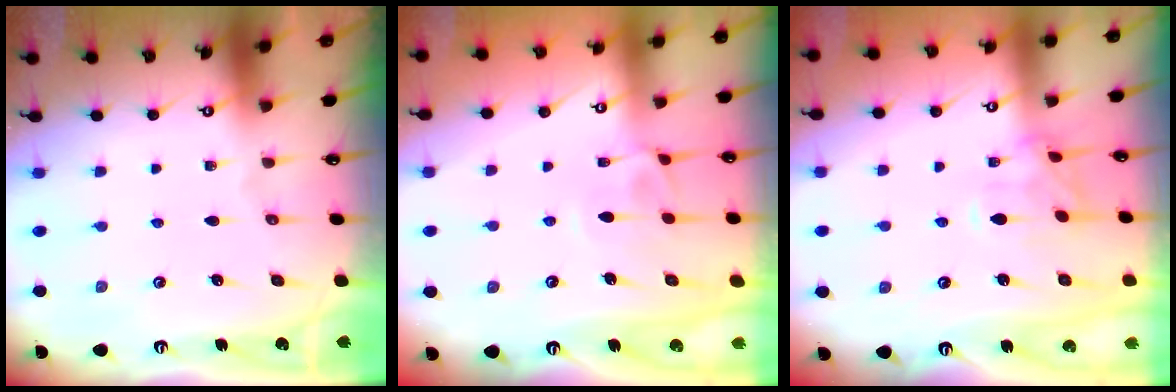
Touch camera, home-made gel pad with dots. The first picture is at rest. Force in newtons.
{"total": 1.6, "press": 1.3, "slide": 1.0}
{"total": 0.0}